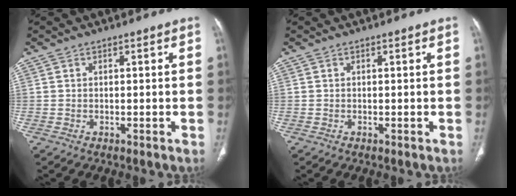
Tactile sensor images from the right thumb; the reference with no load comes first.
{"total": 0.0}